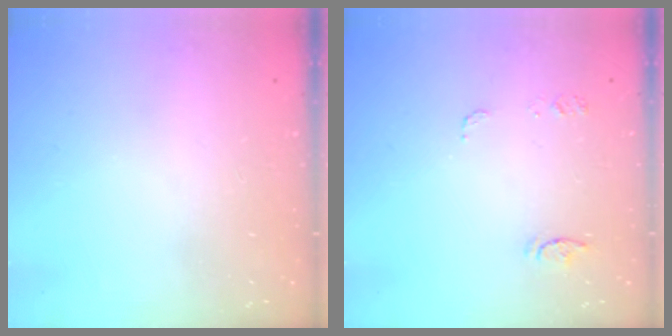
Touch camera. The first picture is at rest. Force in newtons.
{"total": 6.9, "press": 6.9, "slide": 0.5}